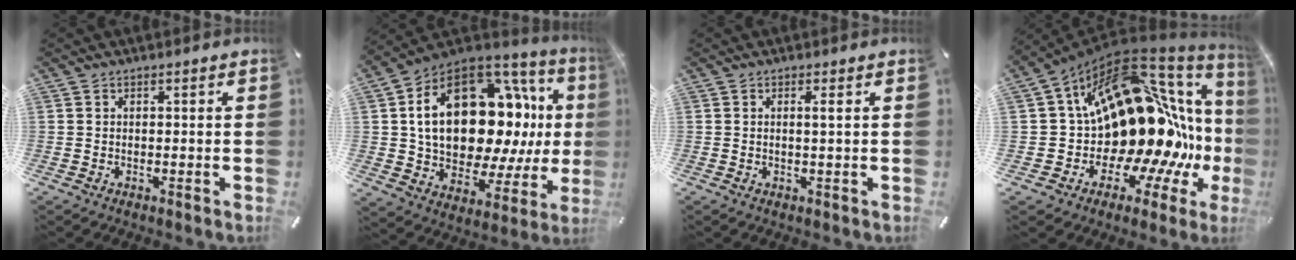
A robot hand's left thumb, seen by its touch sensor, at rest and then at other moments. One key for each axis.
{"total": 26.1, "fx": 6.3, "fy": 15.1, "fz": 20.3, "tx": -0.352, "ty": -0.049, "tz": 0.114}
{"total": 1.9, "fx": 0.4, "fy": -0.2, "fz": 1.9, "tx": -0.037, "ty": -0.006, "tz": 0.007}
{"total": 21.4, "fx": 2.6, "fy": 12.3, "fz": 17.3, "tx": -0.208, "ty": -0.122, "tz": 0.085}